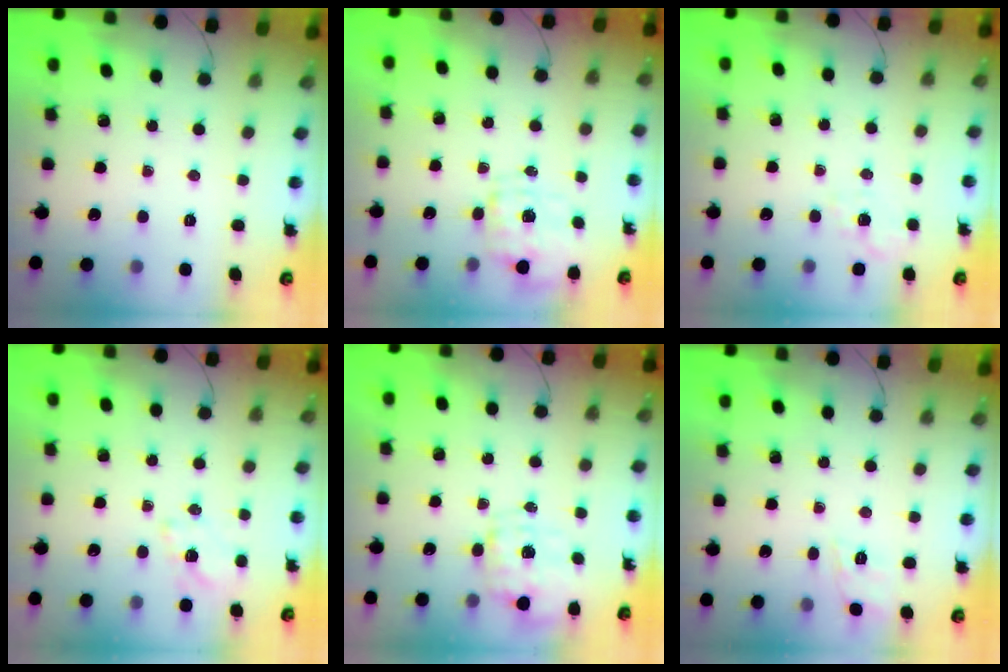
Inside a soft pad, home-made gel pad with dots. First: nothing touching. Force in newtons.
{"total": 1.5, "press": 1.5, "slide": 0.5}
{"total": 2.2, "press": 1.6, "slide": 1.6}
{"total": 1.5, "press": 0.9, "slide": 1.1}
{"total": 2.8, "press": 2.7, "slide": 0.9}
{"total": 3.9, "press": 3.6, "slide": 1.4}